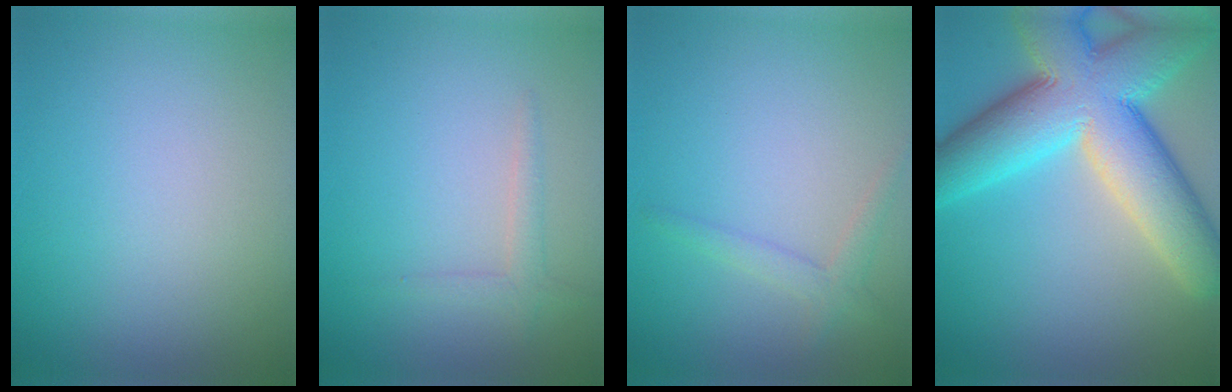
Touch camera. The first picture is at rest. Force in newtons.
{"total": 1.4, "press": 1.4, "slide": 0.1}
{"total": 1.8, "press": 1.8, "slide": 0.2}
{"total": 13.5, "press": 13.5, "slide": 0.6}